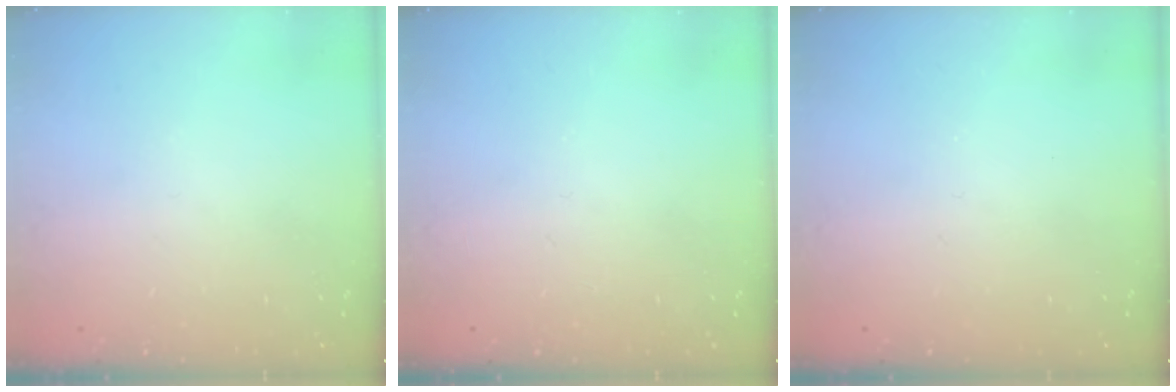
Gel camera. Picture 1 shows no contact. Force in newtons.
{"total": 0.0}
{"total": 0.0}